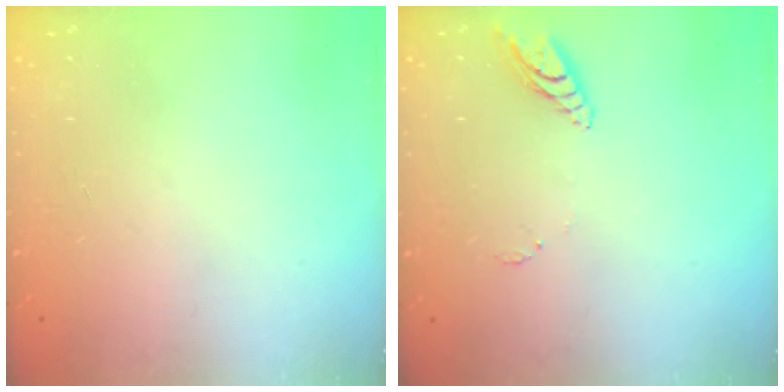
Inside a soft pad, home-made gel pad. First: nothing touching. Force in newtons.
{"total": 8.0, "press": 7.9, "slide": 1.0}